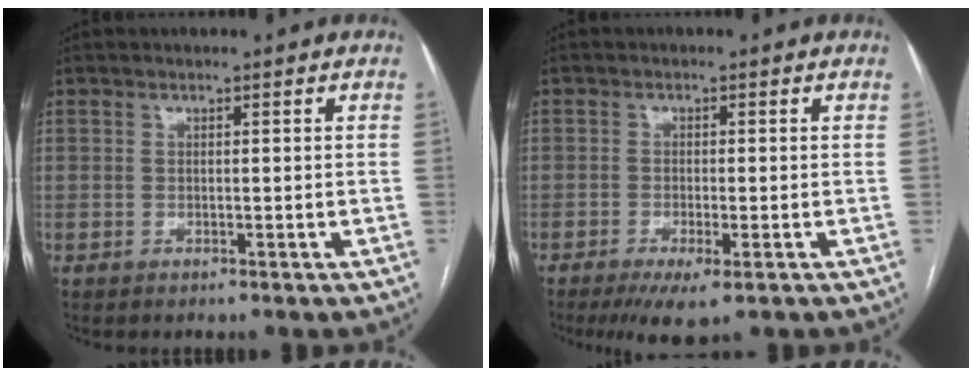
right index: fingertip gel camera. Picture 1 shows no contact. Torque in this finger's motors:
{"motor_torque": [0.83, -0.43, 0.34, 0.07]}